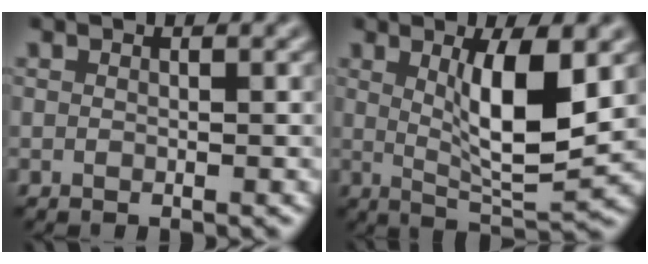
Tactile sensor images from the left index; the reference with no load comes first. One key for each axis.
{"total": 7.0, "fx": 1.3, "fy": 1.7, "fz": 6.6, "tx": -0.115, "ty": -0.016, "tz": 0.026}